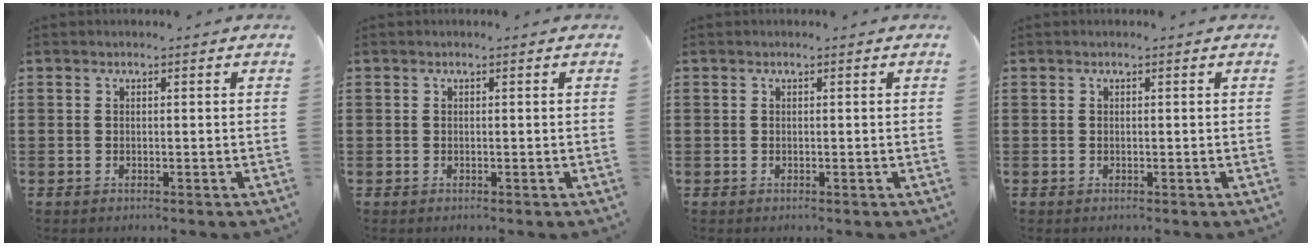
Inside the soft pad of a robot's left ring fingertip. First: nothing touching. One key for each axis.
{"total": 0.0}
{"total": 0.0}
{"total": 0.0}